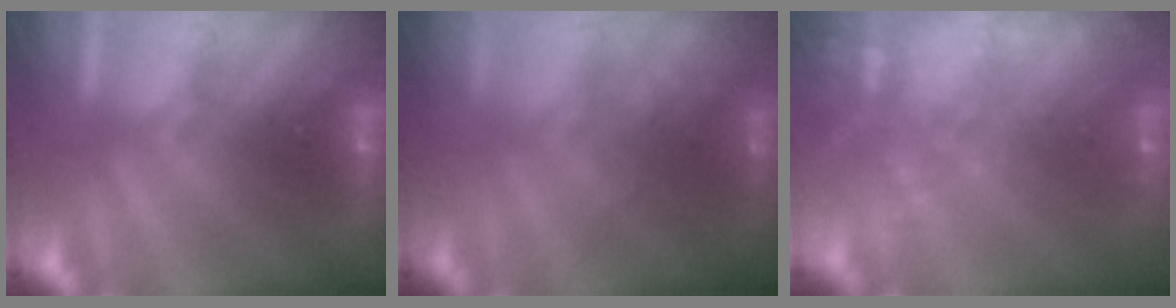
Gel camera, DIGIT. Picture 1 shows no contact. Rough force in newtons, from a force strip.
{"total": 8.6}
{"total": 6.1}